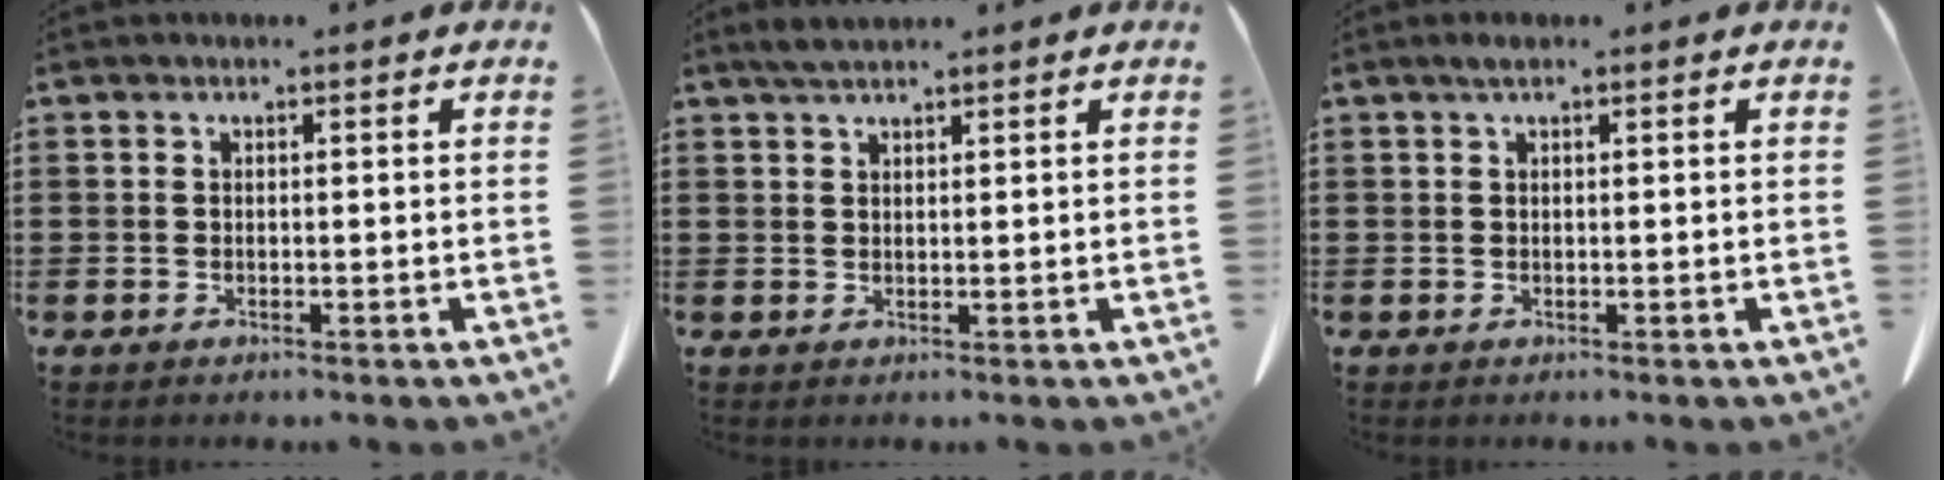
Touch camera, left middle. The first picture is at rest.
{"total": 2.0, "force": [1.7, 0.3, 1.0], "torque": [-0.024, 0.001, 0.033]}
{"total": 0.8, "force": [0.4, 0.2, 0.7], "torque": [-0.015, 0.000, 0.008]}